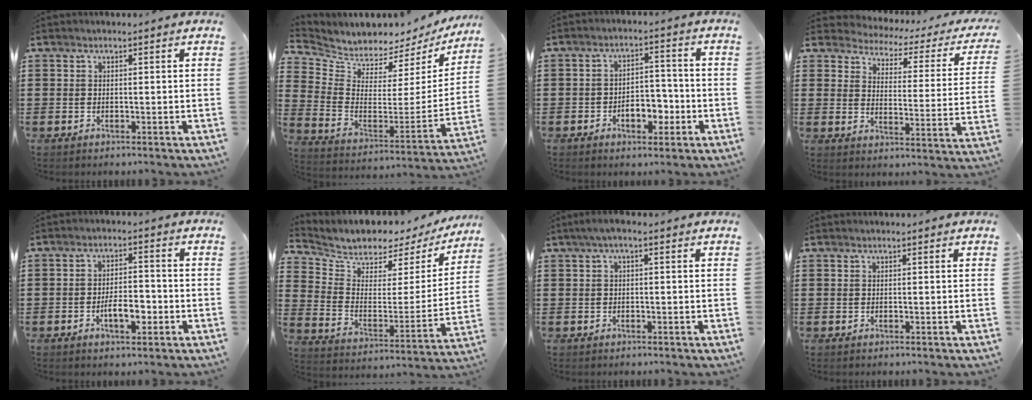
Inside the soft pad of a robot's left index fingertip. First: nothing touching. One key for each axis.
{"total": 4.3, "fx": 4.2, "fy": 0.9, "fz": -0.1, "tx": -0.030, "ty": -0.055, "tz": 0.069}
{"total": 5.5, "fx": -2.2, "fy": 3.2, "fz": 3.9, "tx": -0.059, "ty": 0.010, "tz": -0.042}
{"total": 2.2, "fx": 2.1, "fy": 0.5, "fz": 0.3, "tx": -0.028, "ty": -0.023, "tz": 0.026}
{"total": 4.9, "fx": -1.9, "fy": 2.1, "fz": 4.0, "tx": -0.061, "ty": 0.005, "tz": -0.035}
{"total": 5.1, "fx": 4.7, "fy": 1.9, "fz": 0.4, "tx": -0.044, "ty": -0.042, "tz": 0.077}
{"total": 1.5, "fx": -0.7, "fy": 0.2, "fz": 1.3, "tx": -0.028, "ty": -0.004, "tz": -0.017}
{"total": 0.0}